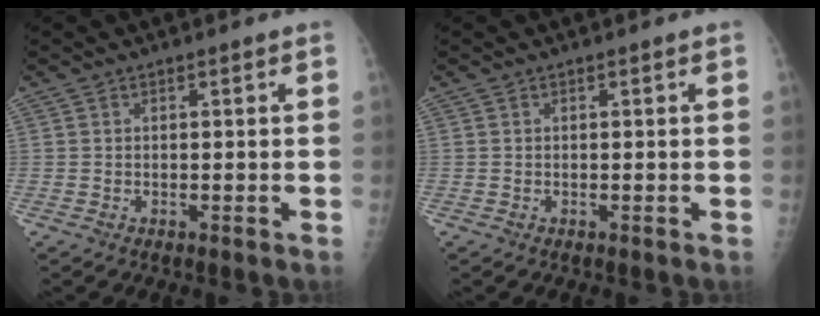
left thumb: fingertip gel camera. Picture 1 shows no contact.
{"total": 0.0}